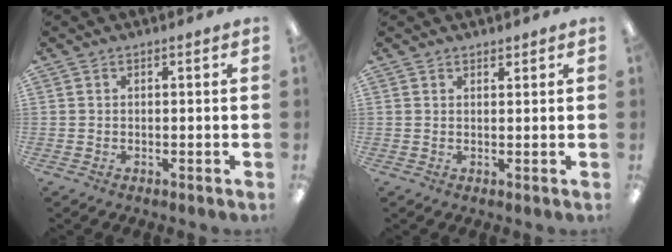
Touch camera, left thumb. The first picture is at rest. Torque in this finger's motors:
{"motor_torque": [-0.02, 0.17, -0.38, -0.21, -0.02]}